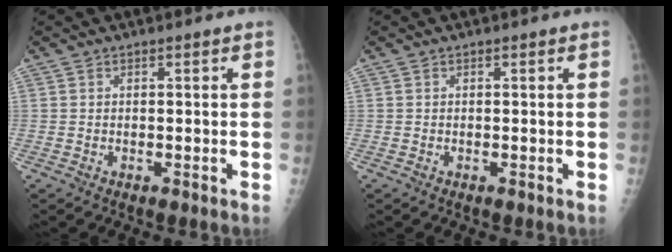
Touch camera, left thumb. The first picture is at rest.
{"total": 0.0}